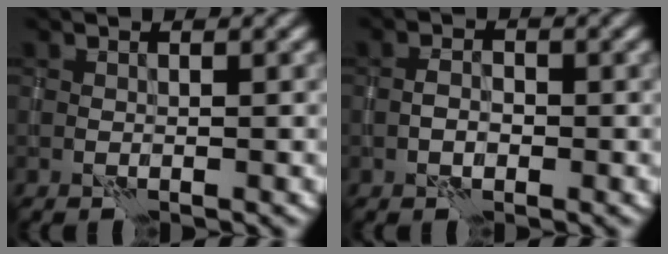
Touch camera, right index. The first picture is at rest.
{"total": 1.8, "force": [-0.7, 1.1, 1.2], "torque": [-0.019, 0.002, -0.014]}